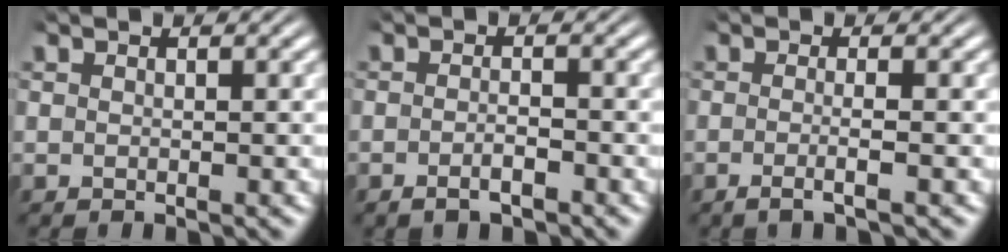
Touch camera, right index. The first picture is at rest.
{"total": 2.0, "force": [-1.6, 0.6, 1.1], "torque": [-0.023, -0.002, -0.027]}
{"total": 1.9, "force": [-1.2, -0.2, 1.4], "torque": [-0.036, -0.008, -0.019]}